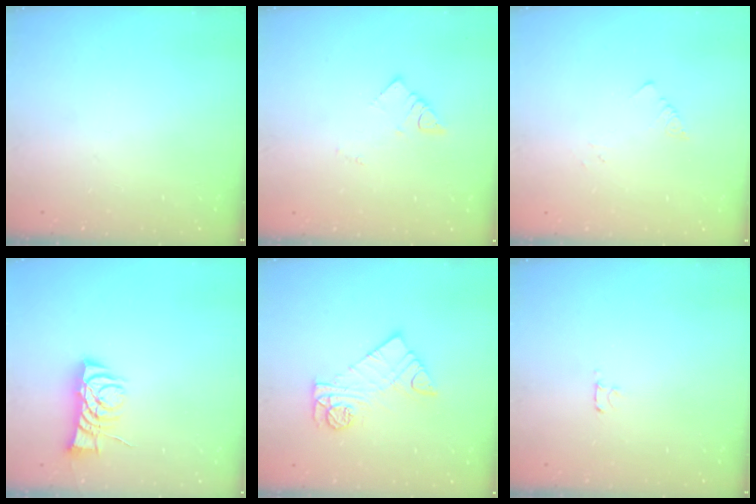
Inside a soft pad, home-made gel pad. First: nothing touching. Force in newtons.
{"total": 2.7, "press": 2.7, "slide": 0.1}
{"total": 1.3, "press": 1.2, "slide": 0.1}
{"total": 7.8, "press": 7.7, "slide": 0.6}
{"total": 10.7, "press": 10.7, "slide": 0.6}
{"total": 2.5, "press": 2.4, "slide": 0.3}